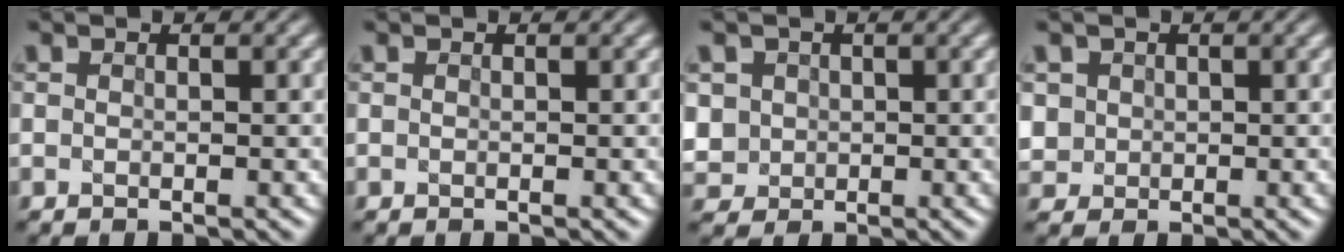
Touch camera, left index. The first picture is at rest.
{"total": 0.0}
{"total": 4.3, "force": [0.6, 4.2, 1.0], "torque": [-0.020, 0.026, 0.003]}
{"total": 3.6, "force": [1.0, 3.4, 0.7], "torque": [-0.012, 0.029, 0.007]}